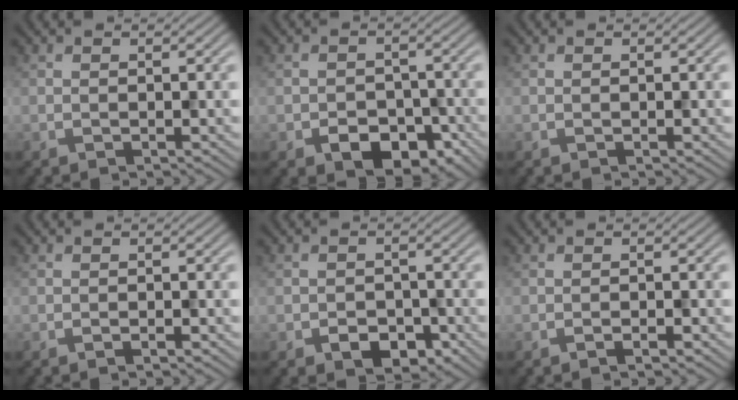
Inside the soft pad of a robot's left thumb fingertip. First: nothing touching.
{"total": 5.6, "force": [-2.8, 3.7, 3.0], "torque": [-0.042, -0.013, -0.047]}
{"total": 0.0}
{"total": 0.8, "force": [-0.6, 0.1, 0.5], "torque": [-0.008, 0.000, -0.009]}
{"total": 3.4, "force": [-1.8, 2.3, 1.7], "torque": [-0.027, -0.007, -0.031]}
{"total": 1.1, "force": [-0.8, 0.1, 0.7], "torque": [-0.012, 0.000, -0.014]}